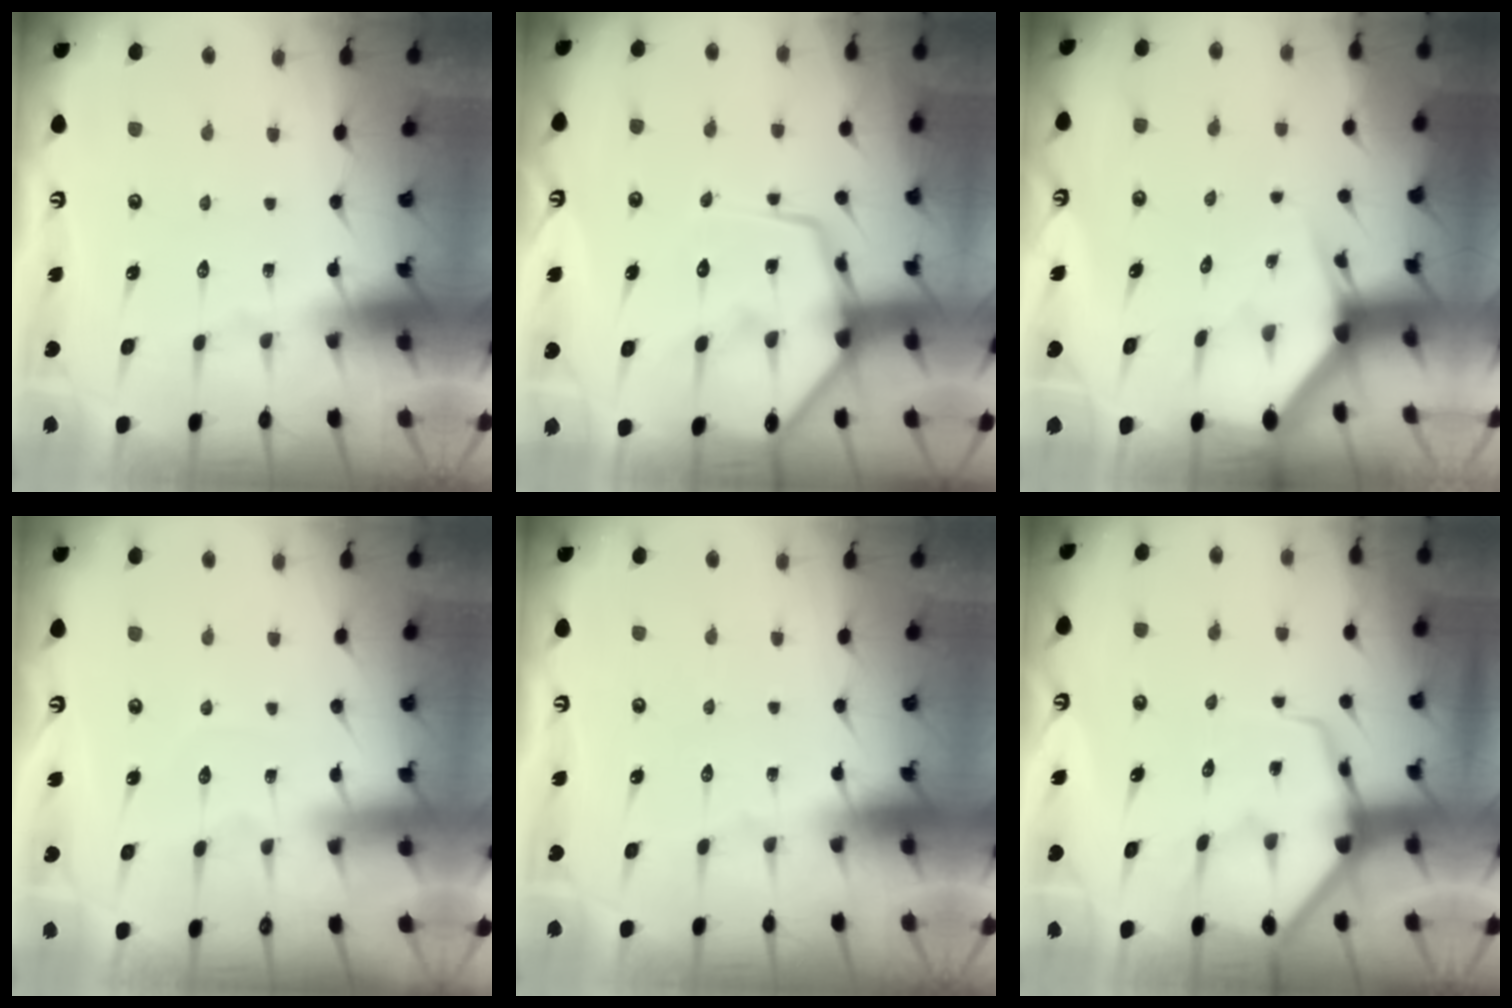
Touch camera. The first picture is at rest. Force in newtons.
{"total": 14.1, "press": 14.1, "slide": 1.3}
{"total": 2.7, "press": 2.7, "slide": 0.1}
{"total": 2.7, "press": 2.7, "slide": 0.2}
{"total": 0.0}
{"total": 7.7, "press": 7.6, "slide": 0.8}